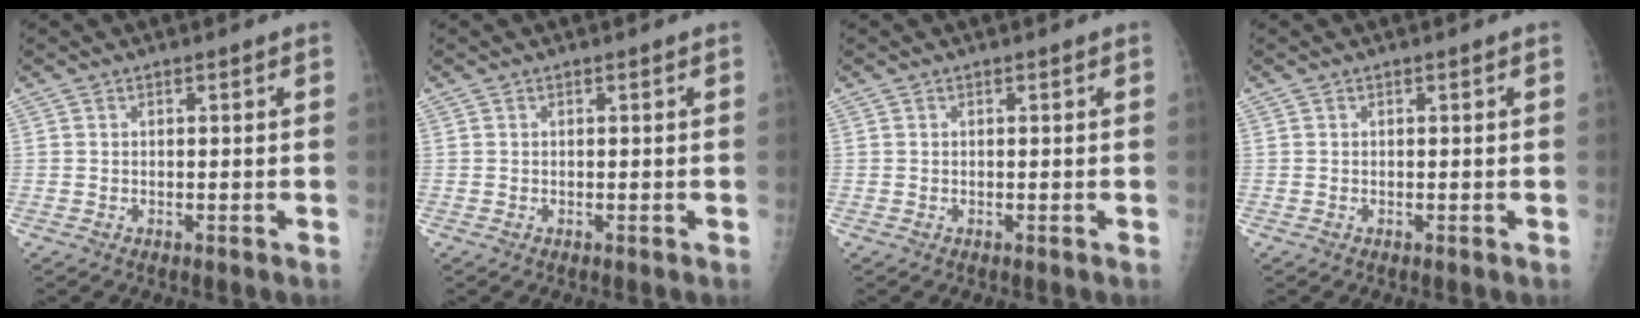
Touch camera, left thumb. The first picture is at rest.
{"total": 0.0}
{"total": 0.0}
{"total": 0.0}